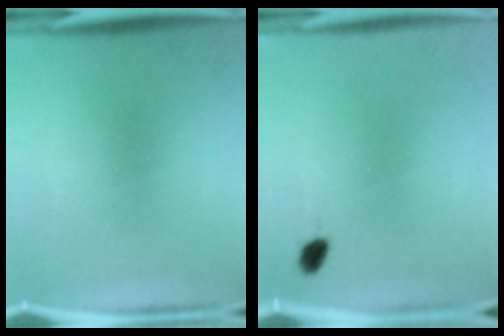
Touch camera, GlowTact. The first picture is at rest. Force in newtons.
{"total": 1.9}